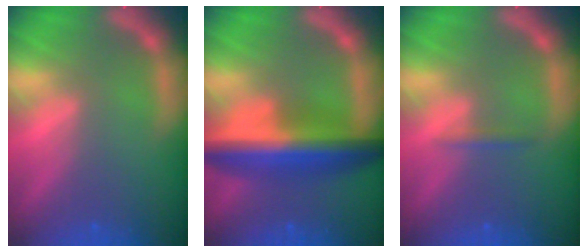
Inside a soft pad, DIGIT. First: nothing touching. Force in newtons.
{"total": 9.0}
{"total": 0.9}